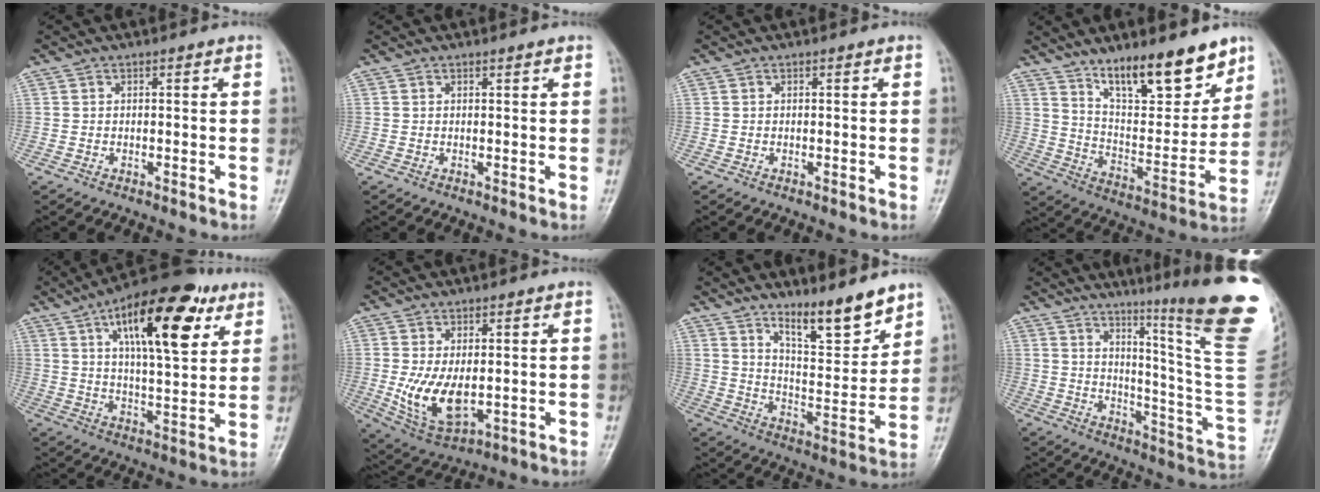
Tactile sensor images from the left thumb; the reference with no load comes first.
{"total": 0.6, "force": [0.5, 0.1, 0.3], "torque": [-0.007, -0.003, 0.007]}
{"total": 0.0}
{"total": 17.3, "force": [12.2, 5.6, 10.9], "torque": [-0.127, -0.083, 0.209]}
{"total": 20.7, "force": [9.2, 8.1, 16.7], "torque": [-0.227, -0.021, 0.140]}
{"total": 9.7, "force": [-0.6, 5.3, 8.1], "torque": [-0.145, -0.018, 0.006]}
{"total": 12.3, "force": [9.4, 3.1, 7.3], "torque": [-0.090, -0.080, 0.161]}
{"total": 26.1, "force": [15.6, 1.4, 20.8], "torque": [-0.251, -0.104, 0.218]}